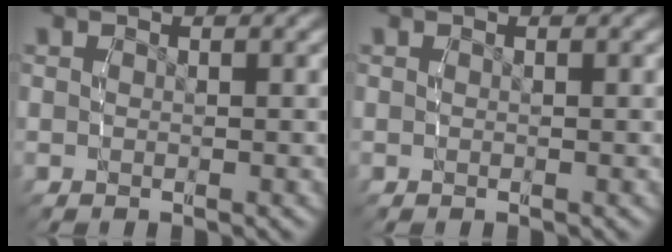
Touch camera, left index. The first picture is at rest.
{"total": 0.0}